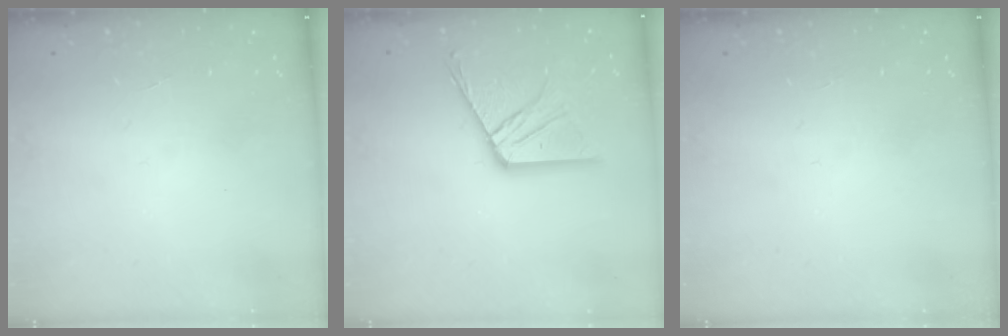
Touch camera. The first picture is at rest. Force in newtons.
{"total": 14.7, "press": 14.7, "slide": 1.4}
{"total": 0.0}